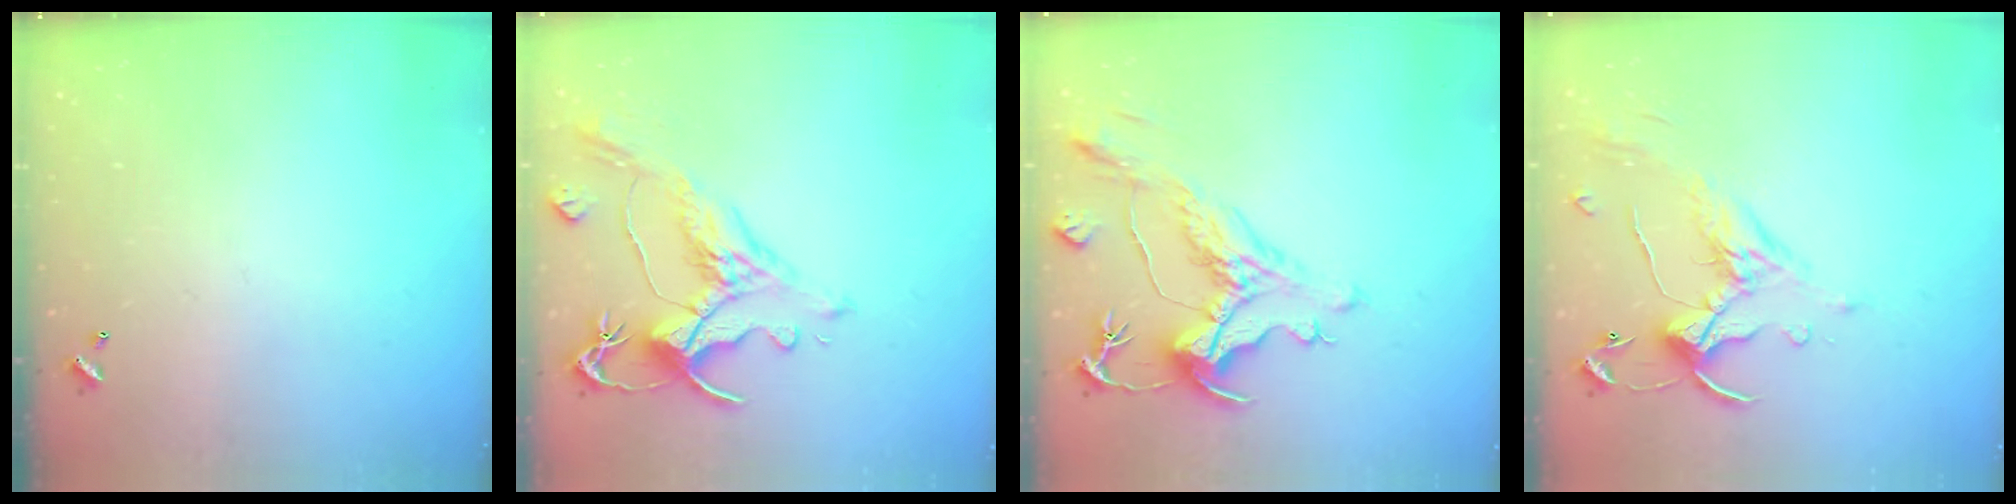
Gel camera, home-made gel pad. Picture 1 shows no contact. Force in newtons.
{"total": 1.5, "press": 0.3, "slide": 1.5}
{"total": 1.9, "press": 0.9, "slide": 1.6}
{"total": 1.3, "press": 0.8, "slide": 1.0}